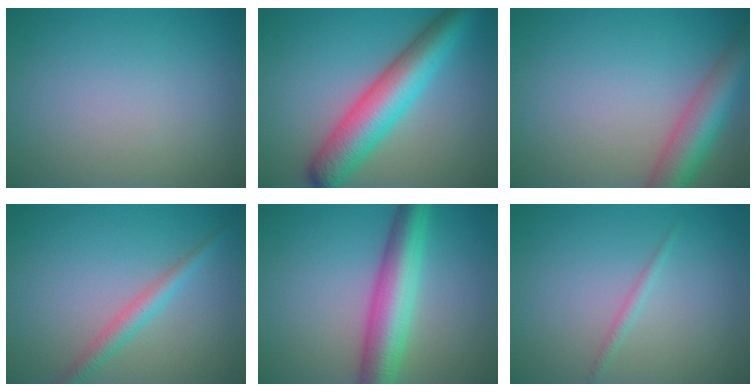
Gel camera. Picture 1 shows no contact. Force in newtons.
{"total": 7.9, "press": 7.9, "slide": 0.1}
{"total": 6.1, "press": 6.1, "slide": 0.5}
{"total": 2.4, "press": 2.4, "slide": 0.1}
{"total": 6.8, "press": 6.8, "slide": 0.1}
{"total": 0.9, "press": 0.9, "slide": 0.0}